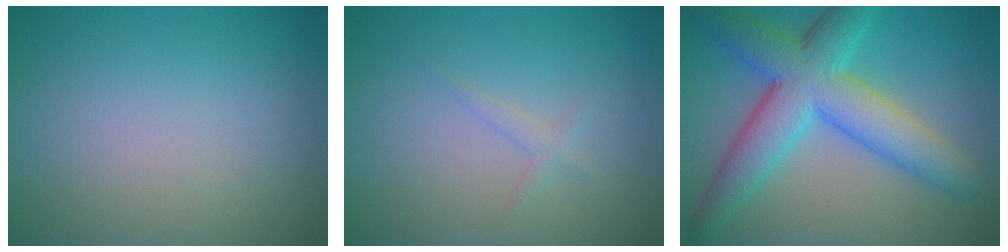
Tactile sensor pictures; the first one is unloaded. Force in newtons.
{"total": 0.9, "press": 0.9, "slide": 0.1}
{"total": 8.9, "press": 8.9, "slide": 0.1}